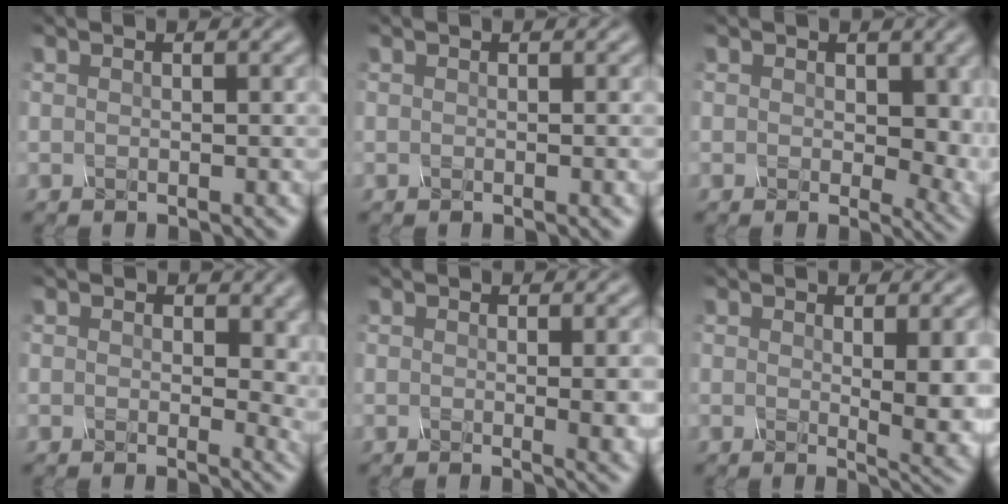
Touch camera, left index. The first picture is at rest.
{"total": 0.7, "force": [-0.1, 0.1, 0.7], "torque": [-0.008, 0.002, 0.000]}
{"total": 6.0, "force": [0.8, 3.8, 4.6], "torque": [-0.051, -0.012, 0.010]}
{"total": 4.6, "force": [1.0, 2.9, 3.5], "torque": [-0.029, -0.008, 0.010]}
{"total": 3.4, "force": [0.1, 0.8, 3.3], "torque": [-0.037, -0.003, 0.001]}
{"total": 4.6, "force": [0.6, 1.1, 4.4], "torque": [-0.056, -0.009, 0.013]}